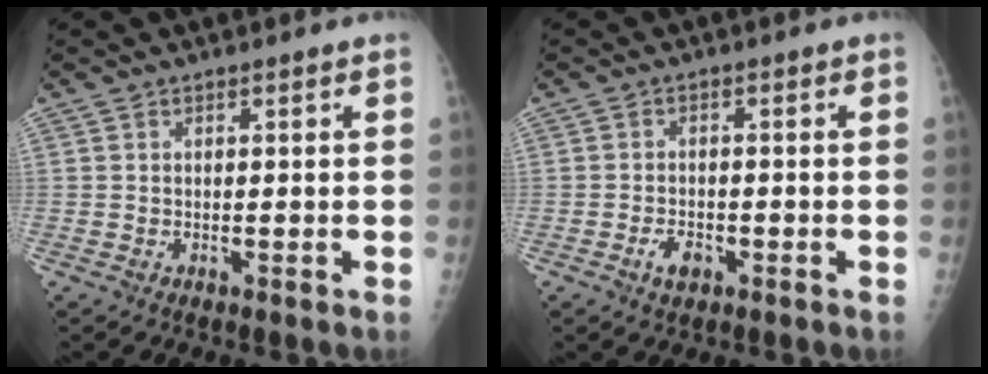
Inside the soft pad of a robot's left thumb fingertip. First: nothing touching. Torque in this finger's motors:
{"motor_torque": [-0.35, 0.27, 0.30, 0.21, 0.00]}